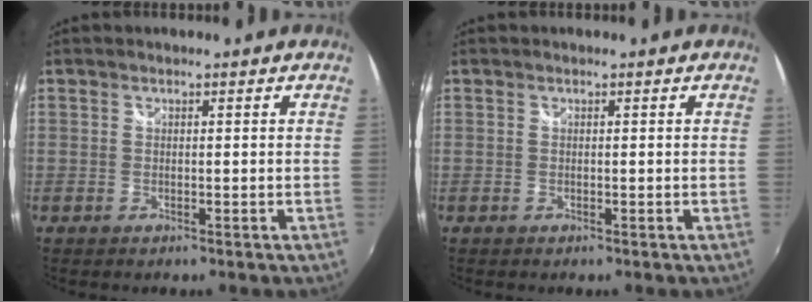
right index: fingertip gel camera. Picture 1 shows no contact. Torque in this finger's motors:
{"motor_torque": [0.00, 0.00, 0.00, 0.01]}